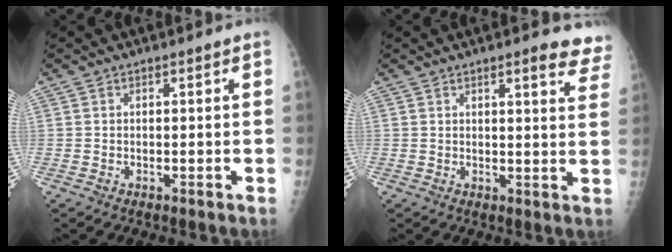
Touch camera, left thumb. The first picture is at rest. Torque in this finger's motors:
{"motor_torque": [0.05, 0.26, -0.06, -0.14, 0.03]}